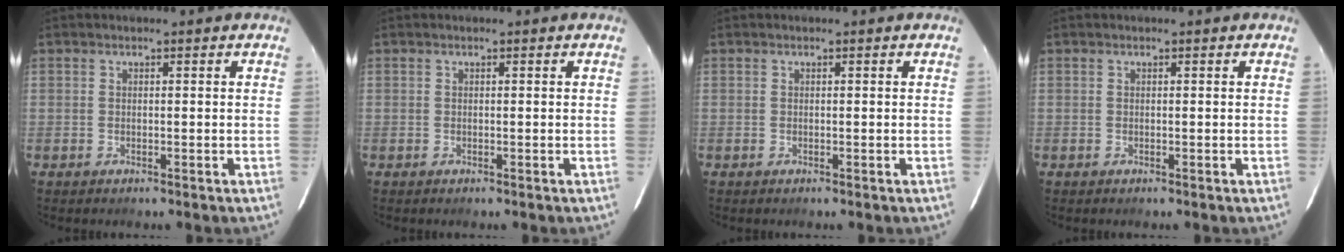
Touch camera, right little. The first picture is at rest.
{"total": 0.0}
{"total": 0.0}
{"total": 0.0}